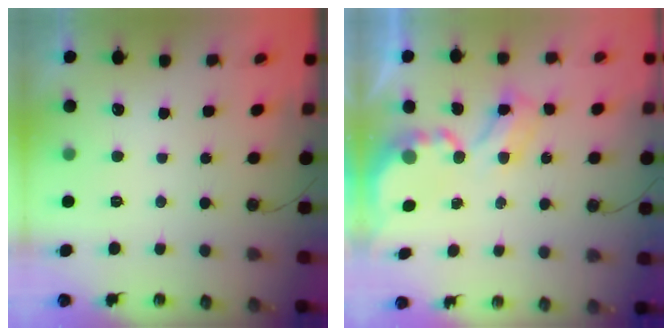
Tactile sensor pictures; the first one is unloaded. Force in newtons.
{"total": 4.6, "press": 4.6, "slide": 0.6}